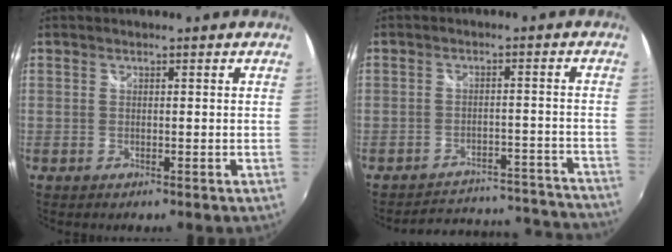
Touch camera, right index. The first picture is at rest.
{"total": 18.3, "force": [-17.2, 5.5, 3.5], "torque": [-0.066, 0.046, -0.200]}